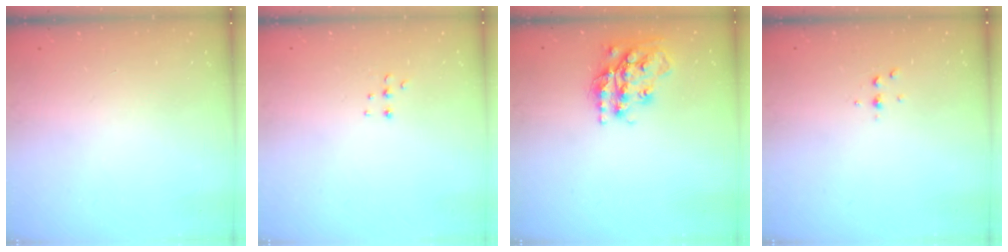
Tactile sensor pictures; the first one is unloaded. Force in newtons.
{"total": 3.6, "press": 3.5, "slide": 0.9}
{"total": 18.7, "press": 18.6, "slide": 1.5}
{"total": 2.6, "press": 2.6, "slide": 0.3}